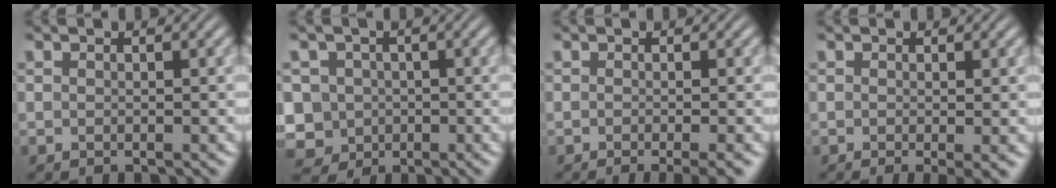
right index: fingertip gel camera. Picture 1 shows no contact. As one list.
[{"total": 10.9, "force": [-2.6, 10.1, 3.4], "torque": [-0.099, -0.054, -0.035]}, {"total": 2.8, "force": [-2.0, 0.4, 1.9], "torque": [-0.022, -0.005, -0.029]}, {"total": 2.0, "force": [-0.9, 0.2, 1.8], "torque": [-0.019, -0.010, -0.009]}]